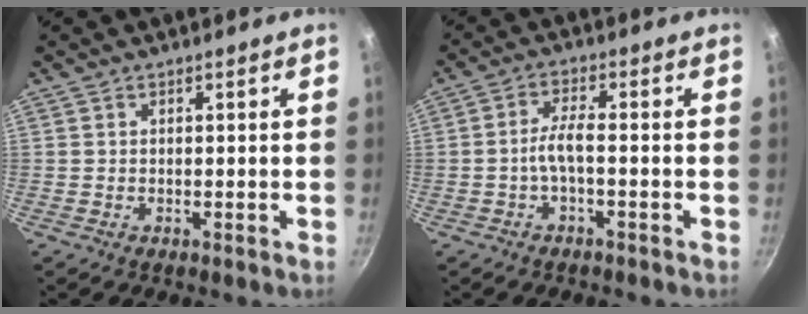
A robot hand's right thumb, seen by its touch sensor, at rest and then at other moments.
{"total": 4.0, "force": [-1.5, 0.9, 3.6], "torque": [-0.082, 0.022, -0.035]}